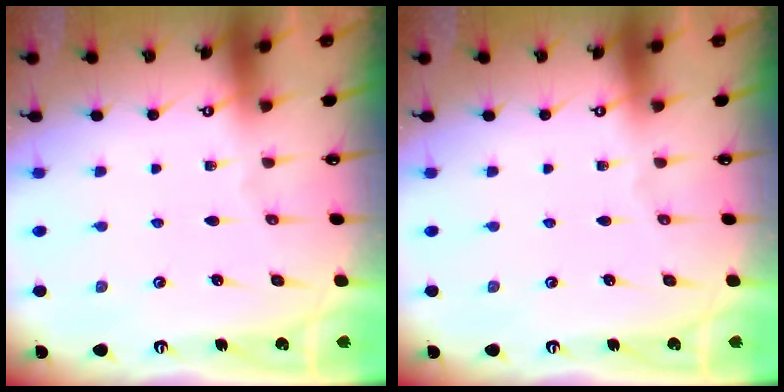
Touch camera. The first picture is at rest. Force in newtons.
{"total": 0.0}